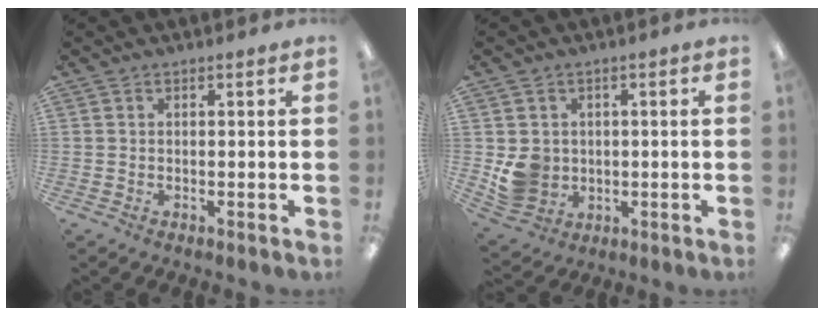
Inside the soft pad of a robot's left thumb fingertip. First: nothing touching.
{"total": 7.4, "force": [0.4, 7.0, 2.4], "torque": [-0.046, 0.005, 0.016]}